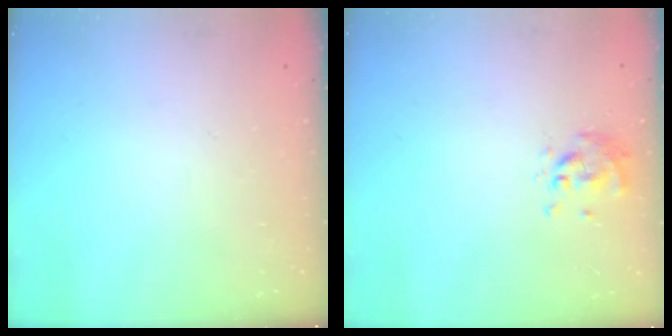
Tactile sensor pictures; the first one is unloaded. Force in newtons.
{"total": 0.6, "press": 0.5, "slide": 0.2}